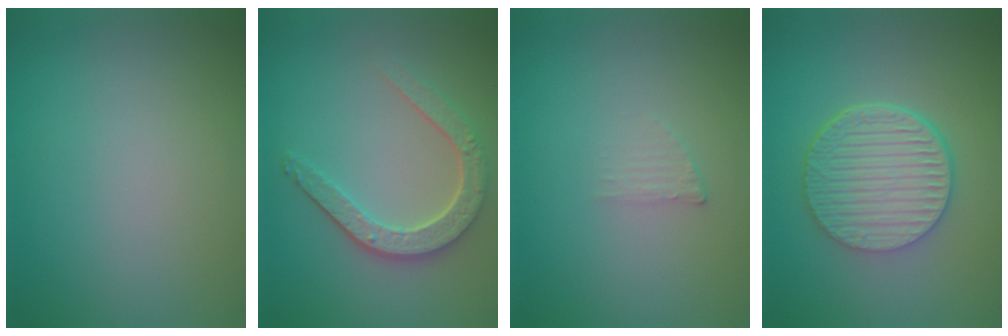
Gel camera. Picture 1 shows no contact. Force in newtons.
{"total": 4.2, "press": 3.4, "slide": 2.5}
{"total": 1.0, "press": 1.0, "slide": 0.2}
{"total": 6.5, "press": 4.8, "slide": 4.5}